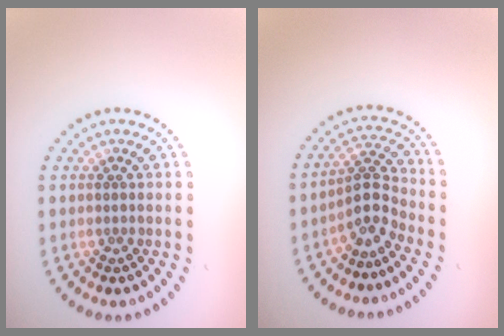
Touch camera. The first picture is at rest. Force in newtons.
{"total": 3.1, "press": 2.3, "slide": 2.0}